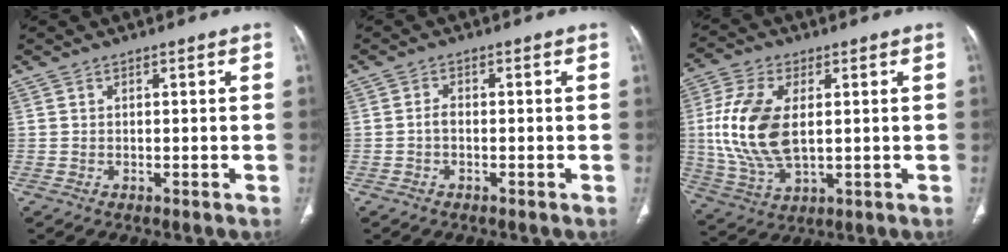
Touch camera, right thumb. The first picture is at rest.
{"total": 1.5, "force": [-0.5, 0.8, 1.1], "torque": [-0.021, 0.004, -0.011]}
{"total": 15.0, "force": [1.5, 8.2, 12.4], "torque": [-0.266, -0.007, 0.034]}